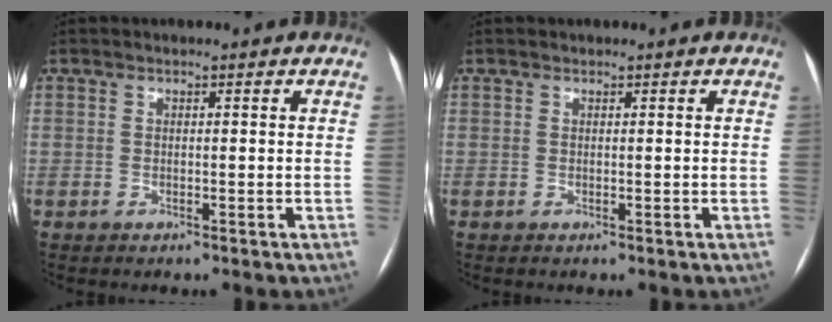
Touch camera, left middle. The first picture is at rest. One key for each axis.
{"total": 0.0}